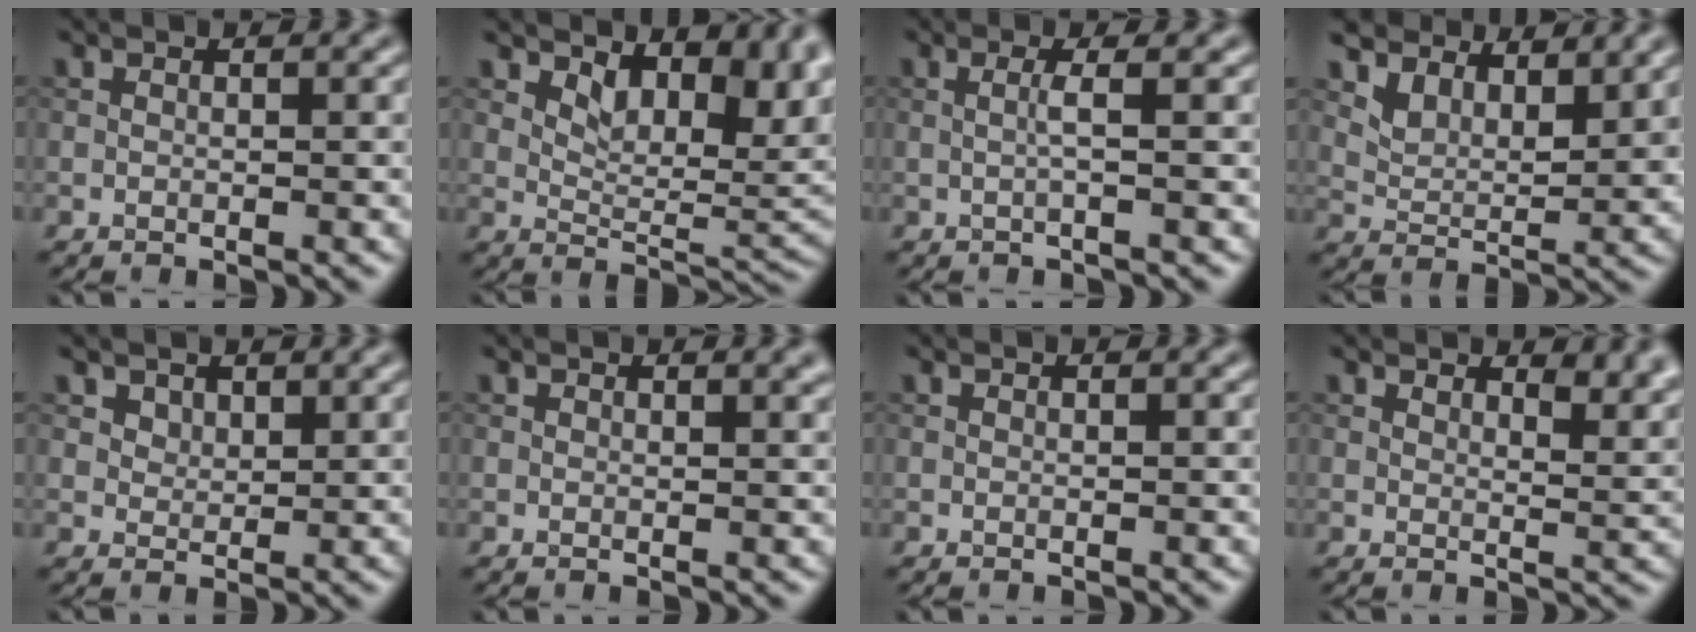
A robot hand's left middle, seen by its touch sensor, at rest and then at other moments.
{"total": 8.8, "force": [5.2, 3.9, 6.0], "torque": [-0.091, -0.004, 0.092]}
{"total": 1.5, "force": [0.0, 0.1, 1.5], "torque": [-0.029, 0.002, -0.004]}
{"total": 5.3, "force": [4.3, 2.3, 2.1], "torque": [-0.053, -0.006, 0.080]}
{"total": 2.4, "force": [1.7, 1.5, 0.7], "torque": [-0.025, -0.016, 0.041]}
{"total": 1.1, "force": [0.9, 0.3, 0.6], "torque": [-0.006, 0.000, 0.014]}
{"total": 0.0}
{"total": 3.7, "force": [2.9, 1.3, 1.8], "torque": [-0.026, -0.006, 0.042]}